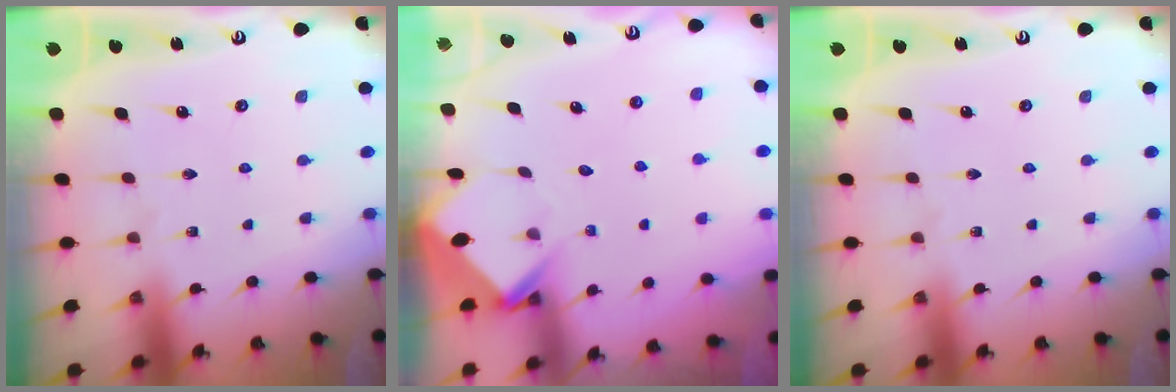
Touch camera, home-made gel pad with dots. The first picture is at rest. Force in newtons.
{"total": 3.8, "press": 3.8, "slide": 0.2}
{"total": 0.0}